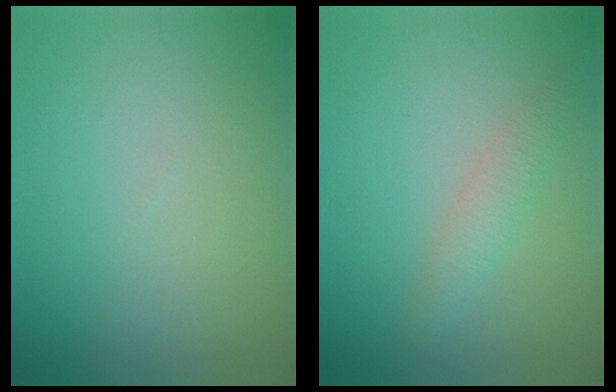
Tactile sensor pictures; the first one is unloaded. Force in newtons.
{"total": 1.9, "press": 1.9, "slide": 0.1}